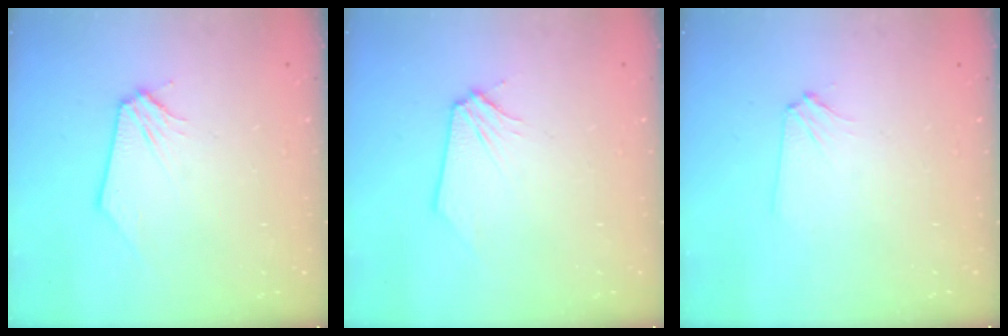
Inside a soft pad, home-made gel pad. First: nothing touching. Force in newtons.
{"total": 0.0}
{"total": 3.0, "press": 3.0, "slide": 0.4}